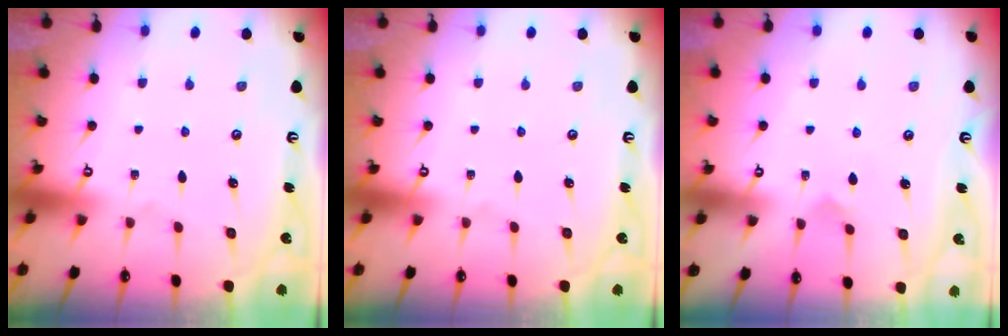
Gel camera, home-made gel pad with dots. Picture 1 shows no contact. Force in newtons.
{"total": 0.0}
{"total": 4.9, "press": 4.9, "slide": 0.5}